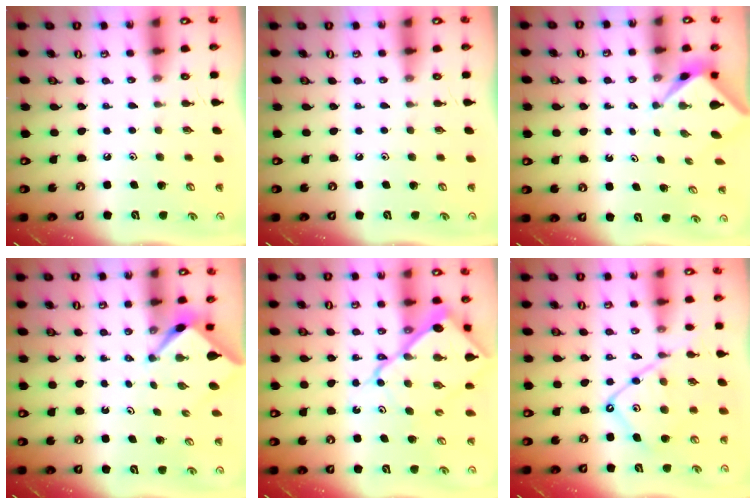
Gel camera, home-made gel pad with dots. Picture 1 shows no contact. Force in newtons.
{"total": 0.0}
{"total": 1.9, "press": 1.9, "slide": 0.2}
{"total": 2.6, "press": 2.6, "slide": 0.3}
{"total": 16.7, "press": 16.6, "slide": 1.9}
{"total": 12.5, "press": 12.5, "slide": 1.1}